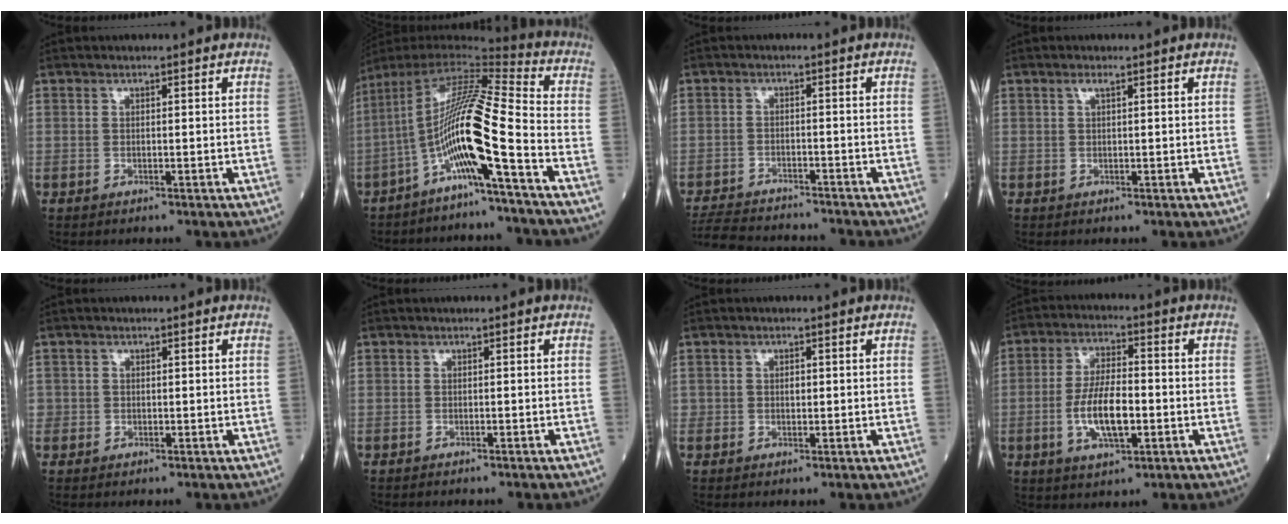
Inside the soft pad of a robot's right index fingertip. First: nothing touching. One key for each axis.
{"total": 14.5, "fx": -5.6, "fy": -0.5, "fz": 13.4, "tx": -0.251, "ty": 0.011, "tz": -0.112}
{"total": 11.0, "fx": -10.4, "fy": 2.3, "fz": 2.9, "tx": -0.057, "ty": -0.003, "tz": -0.158}
{"total": 0.9, "fx": 0.5, "fy": 0.0, "fz": 0.8, "tx": -0.020, "ty": 0.006, "tz": 0.008}
{"total": 1.0, "fx": -0.2, "fy": 1.0, "fz": 0.1, "tx": 0.007, "ty": 0.005, "tz": -0.006}
{"total": 2.1, "fx": -1.9, "fy": 0.0, "fz": 1.0, "tx": -0.016, "ty": 0.000, "tz": -0.022}
{"total": 1.1, "fx": 0.0, "fy": 0.9, "fz": 0.7, "tx": -0.010, "ty": 0.002, "tz": 0.000}
{"total": 9.2, "fx": -2.1, "fy": 3.0, "fz": 8.4, "tx": -0.170, "ty": 0.002, "tz": -0.038}